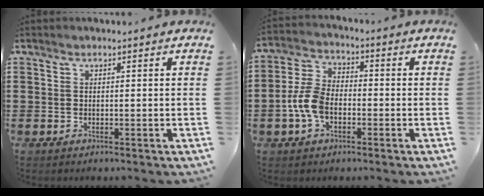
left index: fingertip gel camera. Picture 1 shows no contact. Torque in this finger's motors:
{"motor_torque": [1.55, 0.59, 0.70, 0.15]}